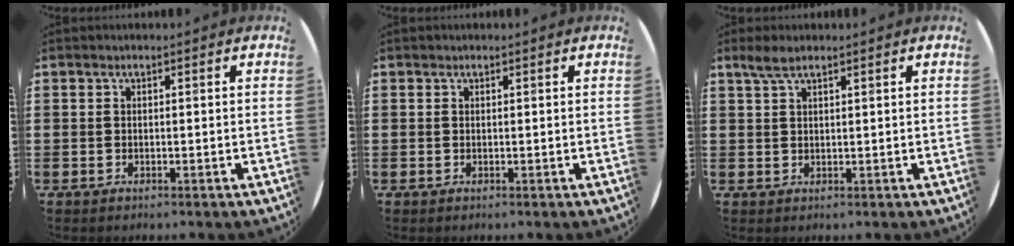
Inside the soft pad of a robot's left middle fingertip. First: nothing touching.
{"total": 0.0}
{"total": 2.4, "force": [1.9, 0.6, 1.4], "torque": [-0.030, 0.005, 0.033]}